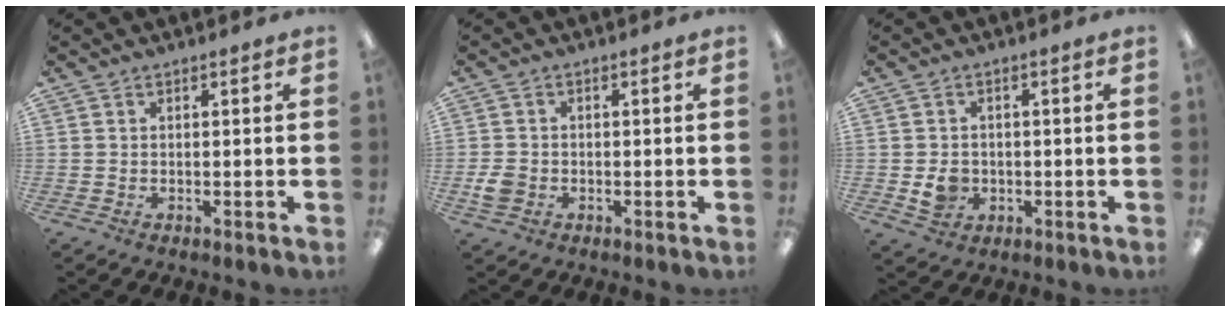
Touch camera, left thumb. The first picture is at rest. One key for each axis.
{"total": 3.6, "fx": -1.0, "fy": 2.9, "fz": 1.7, "tx": -0.025, "ty": 0.002, "tz": -0.020}
{"total": 4.5, "fx": -0.7, "fy": 4.0, "fz": 1.9, "tx": -0.010, "ty": 0.000, "tz": -0.013}